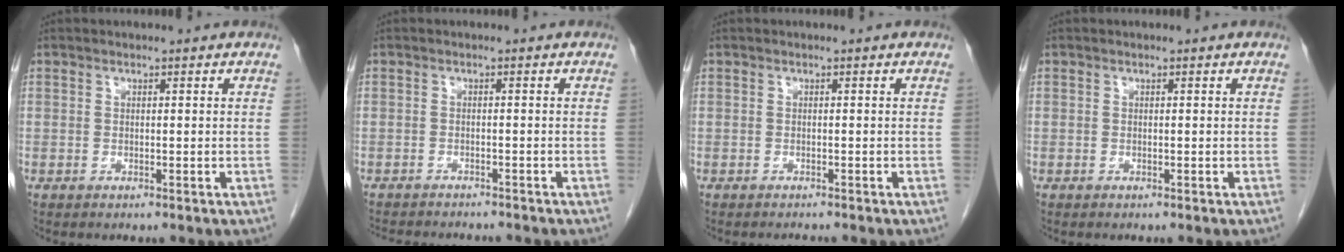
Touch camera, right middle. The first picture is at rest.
{"total": 7.7, "force": [-7.2, 1.5, 2.4], "torque": [-0.037, -0.006, -0.096]}
{"total": 0.9, "force": [-0.9, 0.0, 0.2], "torque": [-0.006, -0.003, -0.010]}
{"total": 0.0}